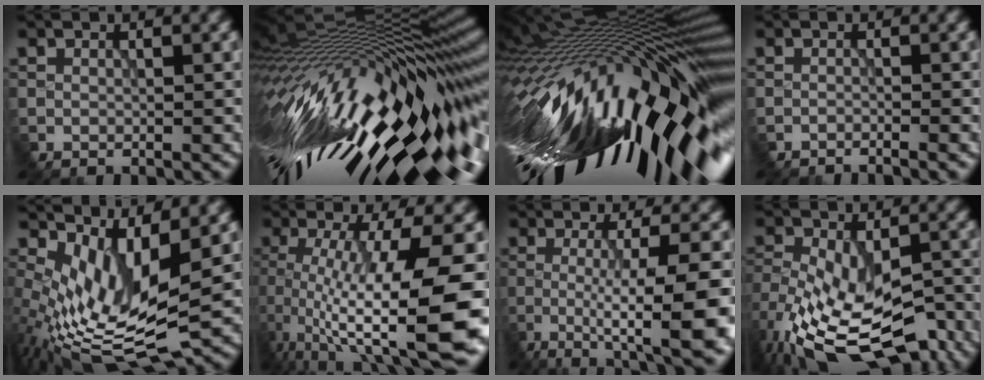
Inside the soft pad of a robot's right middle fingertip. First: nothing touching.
{"total": 17.4, "force": [-2.1, 4.8, 16.6], "torque": [-0.293, -0.008, -0.037]}
{"total": 18.7, "force": [-4.6, 6.1, 17.0], "torque": [-0.283, -0.006, -0.091]}
{"total": 1.8, "force": [-1.7, -0.1, 0.6], "torque": [-0.010, 0.011, -0.037]}
{"total": 8.7, "force": [0.0, 3.7, 7.8], "torque": [-0.176, -0.019, 0.006]}
{"total": 12.9, "force": [-2.5, 3.2, 12.3], "torque": [-0.207, -0.009, -0.035]}
{"total": 11.1, "force": [-3.6, 2.3, 10.2], "torque": [-0.155, -0.002, -0.052]}
{"total": 14.3, "force": [-8.8, 7.0, 8.8], "torque": [-0.175, -0.022, -0.124]}